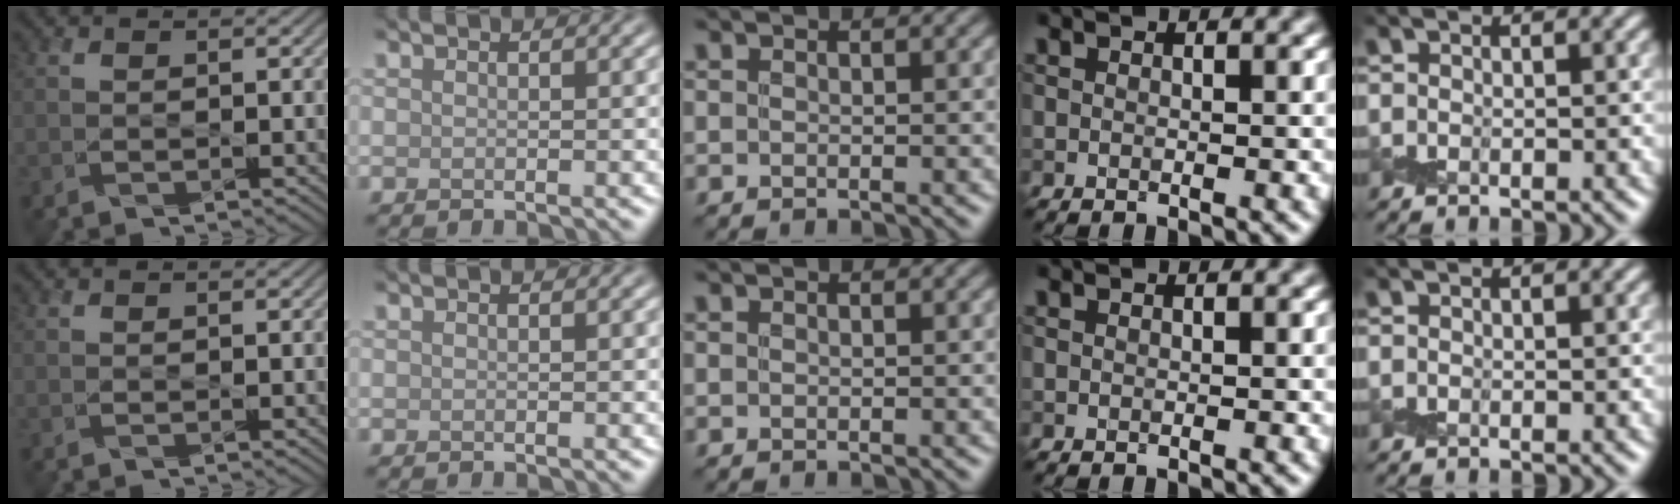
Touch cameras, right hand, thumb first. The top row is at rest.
{}